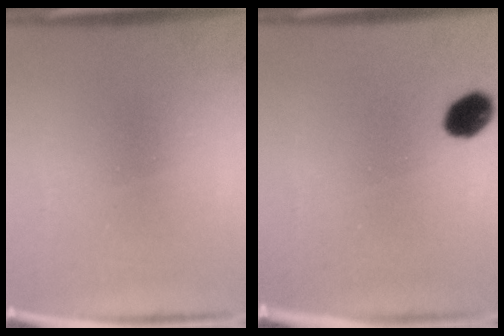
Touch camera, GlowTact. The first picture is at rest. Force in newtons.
{"total": 5.4}